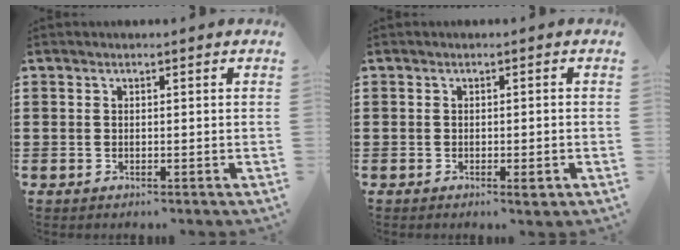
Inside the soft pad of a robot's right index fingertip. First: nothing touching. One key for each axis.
{"total": 1.3, "fx": -0.5, "fy": 0.2, "fz": 1.2, "tx": -0.021, "ty": -0.006, "tz": -0.007}